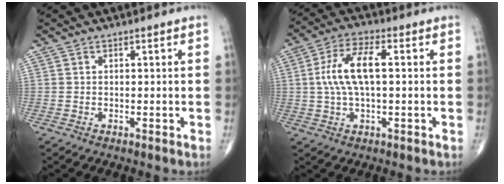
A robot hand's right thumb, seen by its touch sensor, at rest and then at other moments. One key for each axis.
{"total": 9.6, "fx": 0.9, "fy": 3.8, "fz": 8.8, "tx": -0.187, "ty": 0.020, "tz": 0.015}